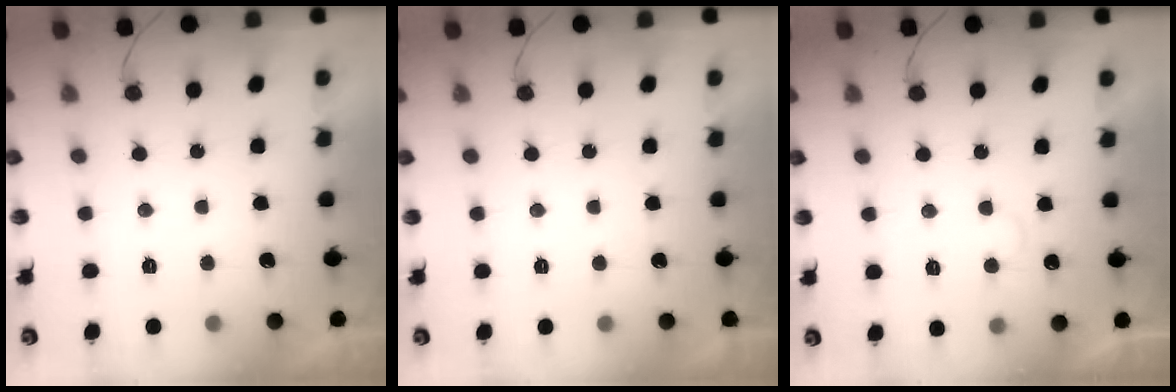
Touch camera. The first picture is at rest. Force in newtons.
{"total": 1.6, "press": 1.6, "slide": 0.0}
{"total": 5.4, "press": 5.4, "slide": 0.4}